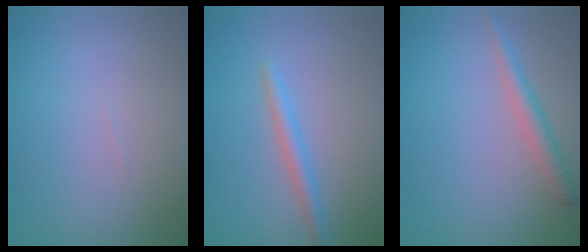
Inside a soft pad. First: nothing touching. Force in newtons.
{"total": 1.8, "press": 1.8, "slide": 0.0}
{"total": 2.2, "press": 2.2, "slide": 0.0}